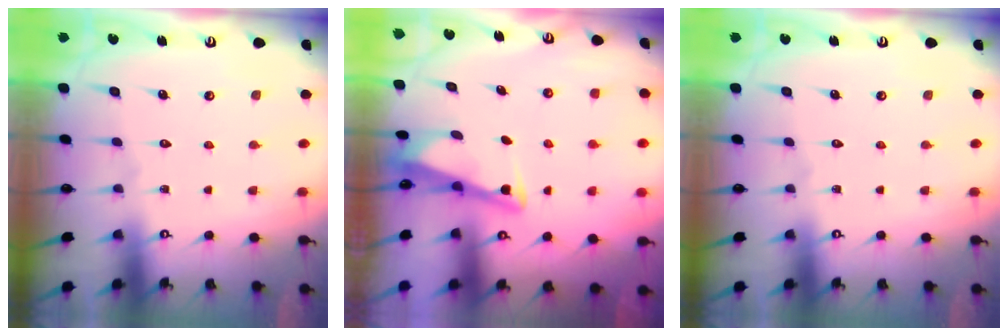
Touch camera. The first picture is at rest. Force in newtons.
{"total": 3.3, "press": 3.3, "slide": 0.4}
{"total": 0.0}